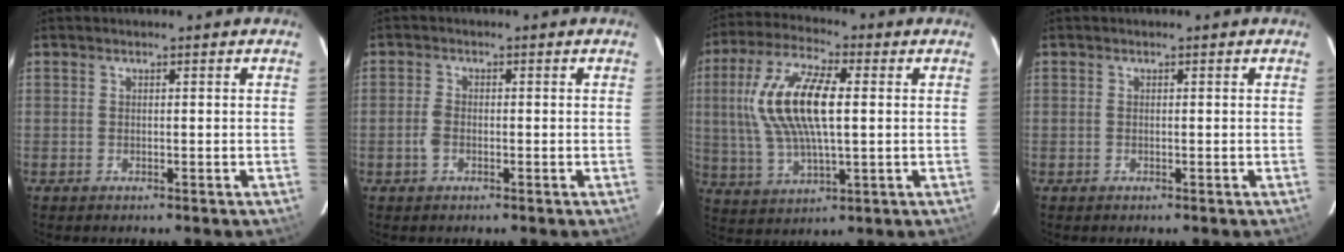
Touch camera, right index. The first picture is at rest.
{"total": 2.4, "force": [-0.8, 1.5, 1.7], "torque": [-0.043, 0.003, -0.016]}
{"total": 15.8, "force": [2.2, 6.0, 14.4], "torque": [-0.291, 0.012, 0.045]}
{"total": 0.0}